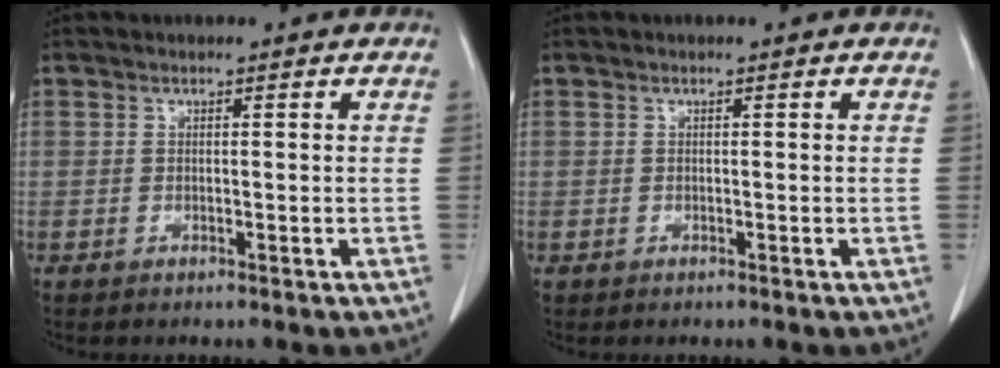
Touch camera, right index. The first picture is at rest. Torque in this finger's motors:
{"motor_torque": [-0.02, 0.04, -0.05, -0.05]}